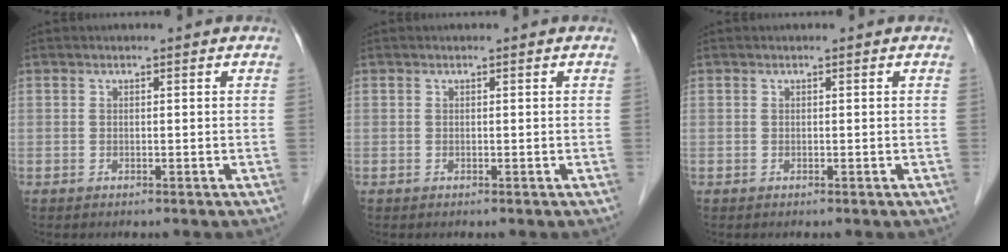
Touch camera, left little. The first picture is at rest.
{"total": 0.0}
{"total": 0.0}